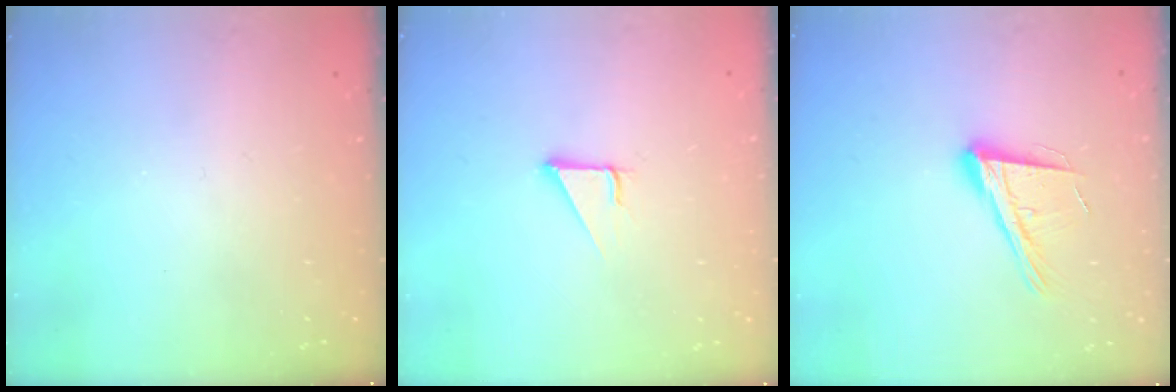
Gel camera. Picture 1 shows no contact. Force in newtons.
{"total": 2.8, "press": 2.8, "slide": 0.1}
{"total": 16.0, "press": 15.5, "slide": 4.0}